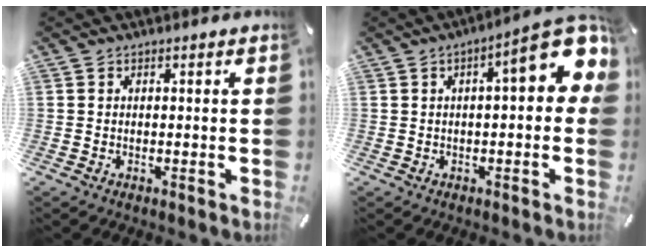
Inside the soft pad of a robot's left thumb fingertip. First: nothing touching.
{"total": 13.6, "force": [4.4, 4.0, 12.2], "torque": [-0.160, -0.030, 0.066]}